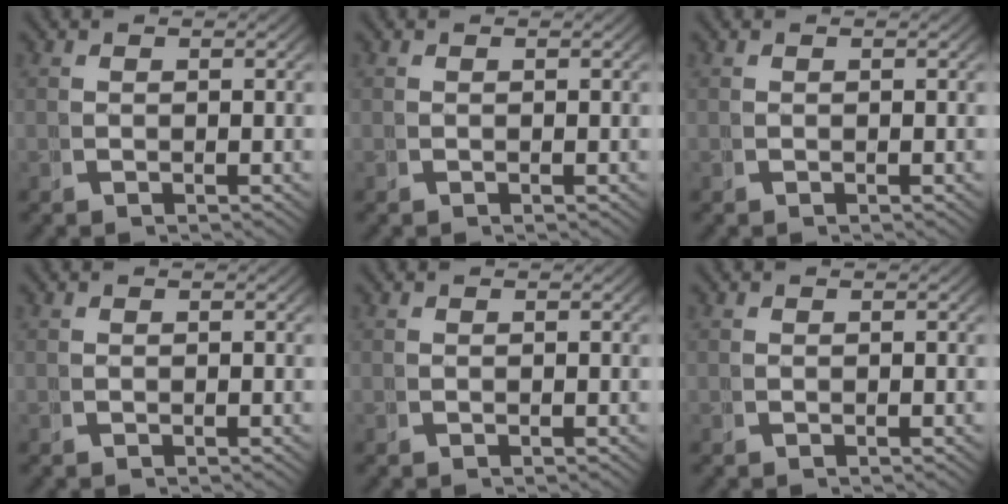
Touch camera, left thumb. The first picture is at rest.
{"total": 0.0}
{"total": 0.0}
{"total": 0.0}
{"total": 0.0}
{"total": 0.0}